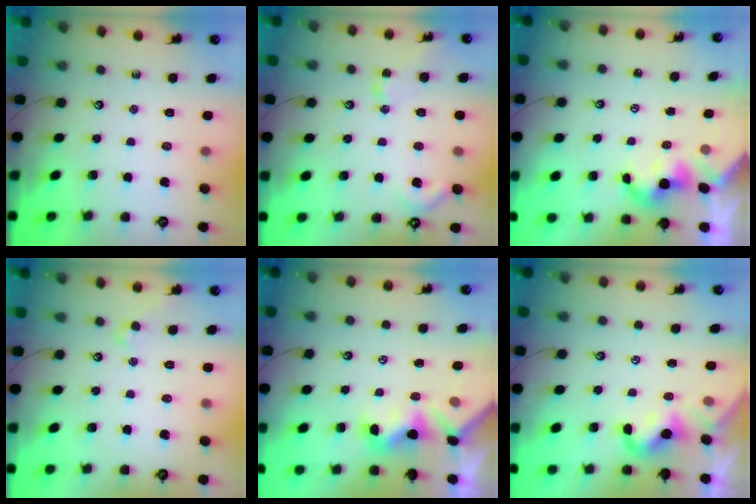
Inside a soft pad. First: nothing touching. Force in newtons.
{"total": 5.2, "press": 5.1, "slide": 0.9}
{"total": 2.0, "press": 1.9, "slide": 0.4}
{"total": 1.1, "press": 1.0, "slide": 0.4}
{"total": 1.5, "press": 1.3, "slide": 0.8}
{"total": 0.0}